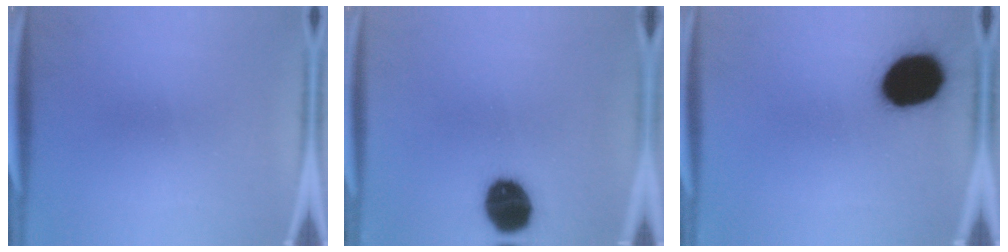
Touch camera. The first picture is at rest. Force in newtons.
{"total": 12.3}
{"total": 17.8}